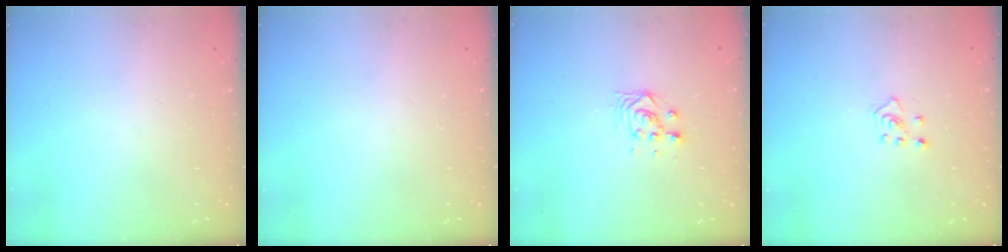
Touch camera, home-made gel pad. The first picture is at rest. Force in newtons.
{"total": 0.0}
{"total": 3.5, "press": 3.5, "slide": 0.0}
{"total": 4.1, "press": 4.1, "slide": 0.5}